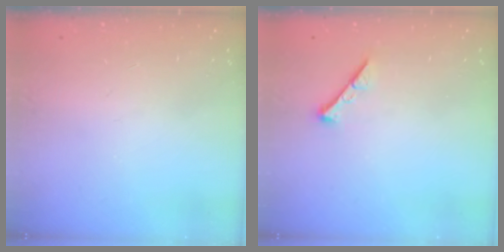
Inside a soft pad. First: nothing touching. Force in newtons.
{"total": 0.0}